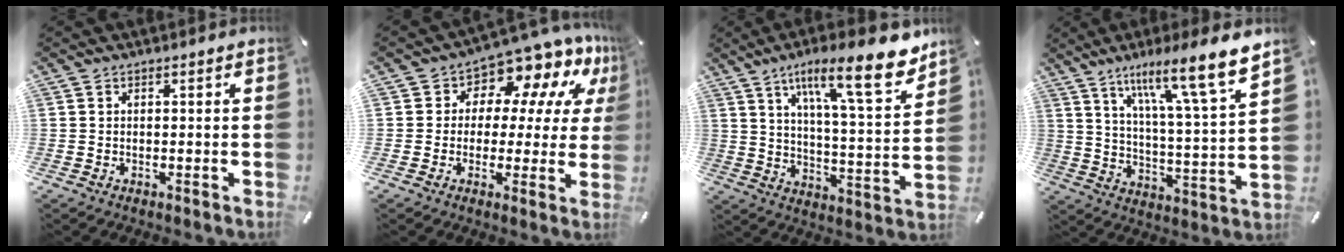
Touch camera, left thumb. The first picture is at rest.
{"total": 8.9, "force": [6.4, 5.4, 3.0], "torque": [-0.056, -0.062, 0.111]}
{"total": 18.5, "force": [11.6, 4.4, 13.6], "torque": [-0.204, -0.066, 0.178]}
{"total": 16.2, "force": [11.4, 2.4, 11.3], "torque": [-0.182, -0.075, 0.176]}